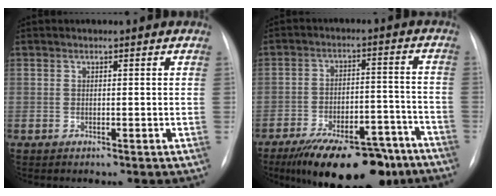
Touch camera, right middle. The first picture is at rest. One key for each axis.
{"total": 18.9, "fx": -14.5, "fy": 6.7, "fz": 10.1, "tx": -0.132, "ty": 0.017, "tz": -0.215}